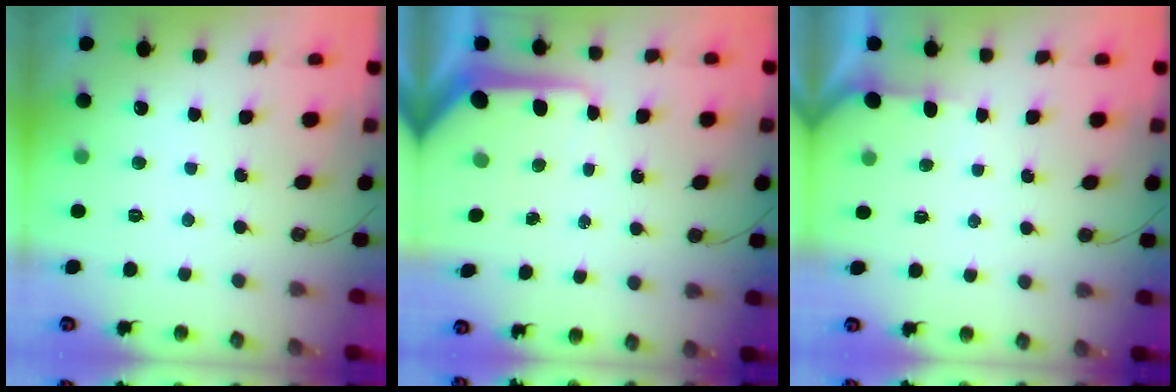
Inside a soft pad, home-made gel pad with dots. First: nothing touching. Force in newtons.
{"total": 11.0, "press": 11.0, "slide": 1.0}
{"total": 2.4, "press": 2.4, "slide": 0.3}